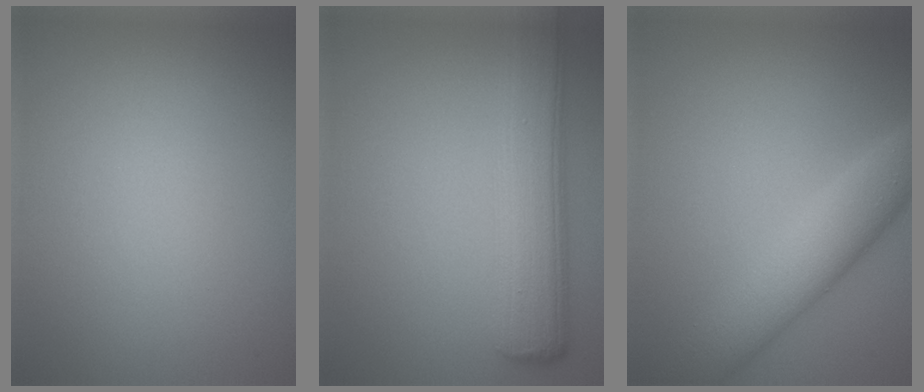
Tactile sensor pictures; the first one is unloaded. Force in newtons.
{"total": 6.5, "press": 6.5, "slide": 0.1}
{"total": 6.1, "press": 6.1, "slide": 0.1}